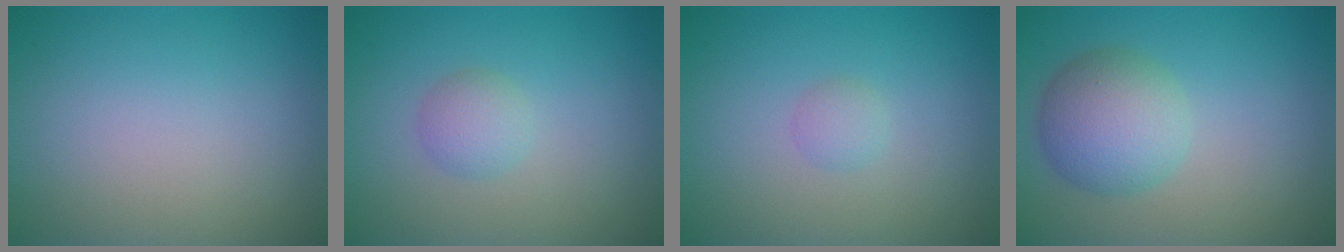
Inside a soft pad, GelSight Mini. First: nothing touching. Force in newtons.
{"total": 1.7, "press": 1.7, "slide": 0.1}
{"total": 1.0, "press": 1.0, "slide": 0.0}
{"total": 4.9, "press": 4.9, "slide": 0.1}